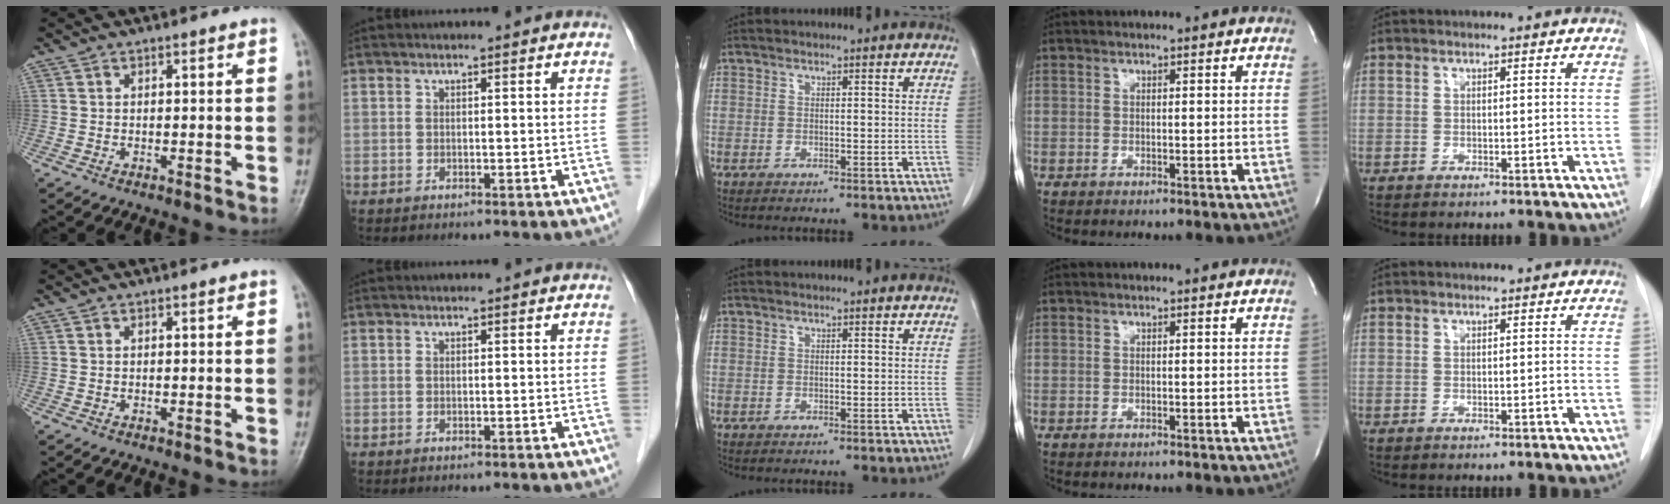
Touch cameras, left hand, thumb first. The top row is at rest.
{}